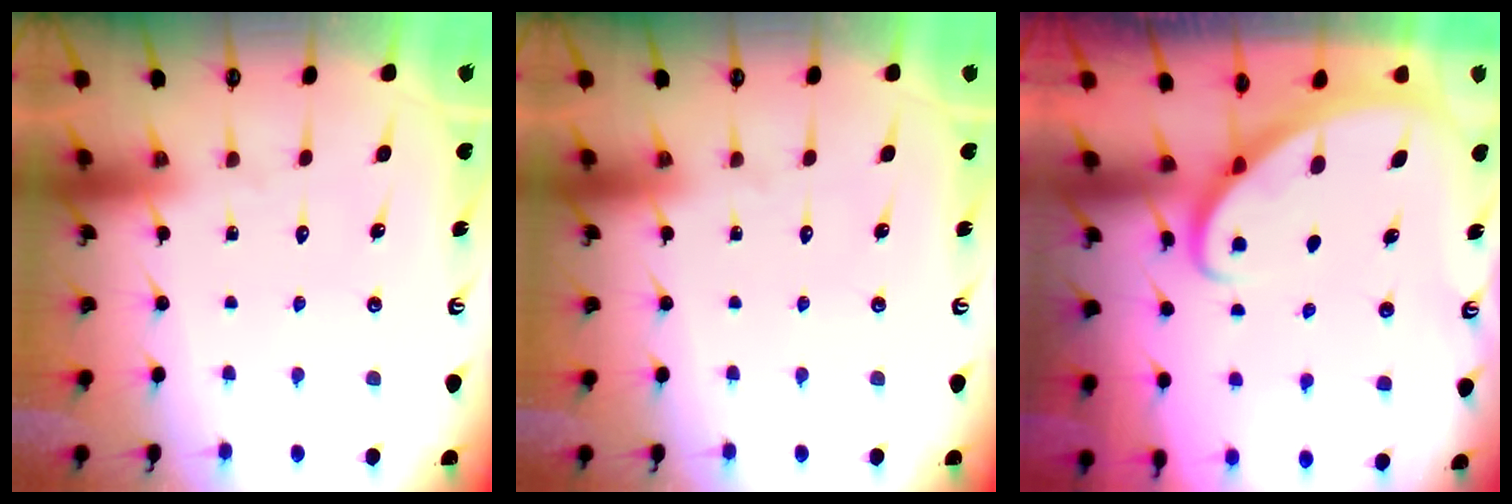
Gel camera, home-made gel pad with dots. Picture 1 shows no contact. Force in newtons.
{"total": 0.0}
{"total": 2.6, "press": 2.6, "slide": 0.3}